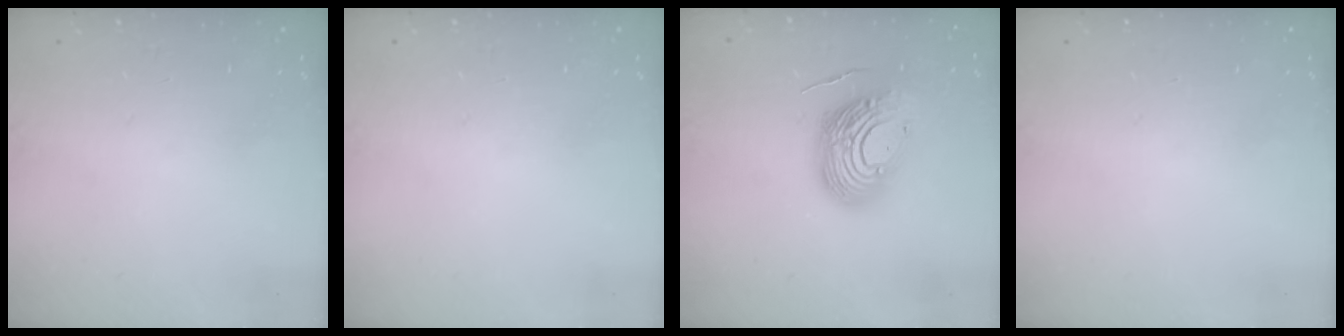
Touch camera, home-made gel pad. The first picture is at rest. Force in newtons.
{"total": 0.0}
{"total": 14.6, "press": 14.6, "slide": 1.4}
{"total": 0.0}